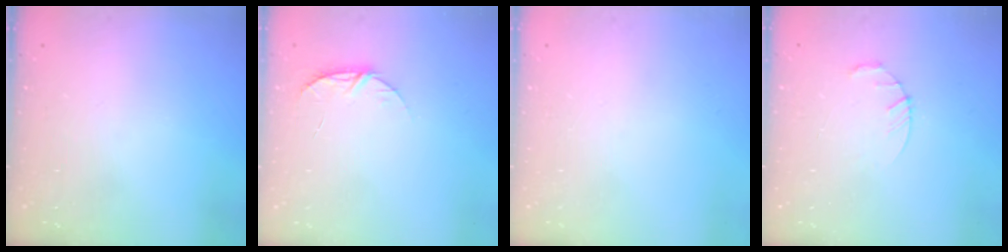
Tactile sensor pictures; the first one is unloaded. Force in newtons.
{"total": 6.1, "press": 6.1, "slide": 0.7}
{"total": 0.0}
{"total": 3.5, "press": 3.4, "slide": 0.5}